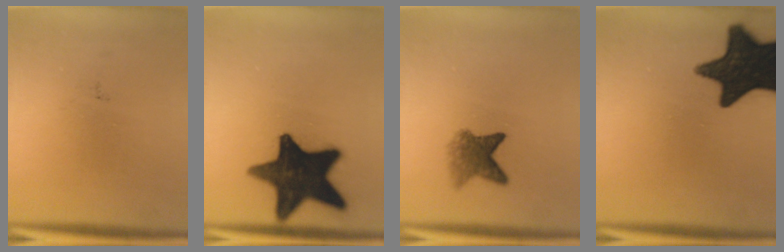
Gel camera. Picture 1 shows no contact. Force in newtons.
{"total": 18.7}
{"total": 4.4}
{"total": 16.5}